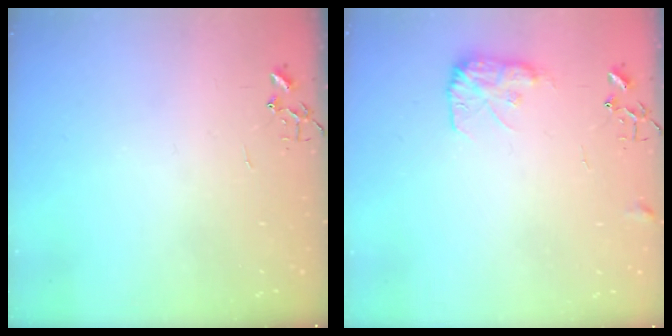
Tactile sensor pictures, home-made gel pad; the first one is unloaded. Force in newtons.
{"total": 9.2, "press": 9.2, "slide": 0.3}